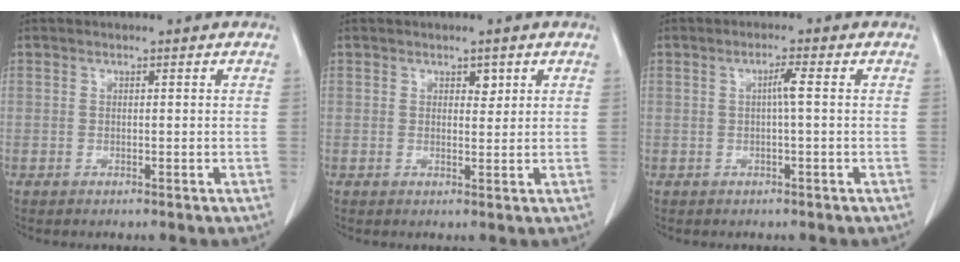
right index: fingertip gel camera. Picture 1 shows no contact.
{"total": 1.5, "force": [0.8, 0.9, 0.9], "torque": [-0.010, -0.003, 0.013]}
{"total": 2.1, "force": [0.1, -0.3, 2.0], "torque": [-0.035, 0.003, 0.001]}